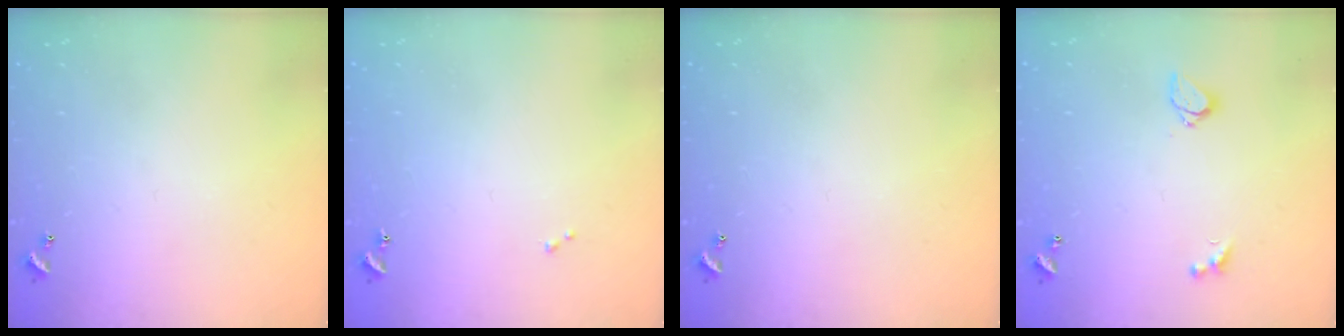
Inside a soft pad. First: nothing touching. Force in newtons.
{"total": 0.0}
{"total": 0.0}
{"total": 3.0, "press": 2.9, "slide": 0.8}